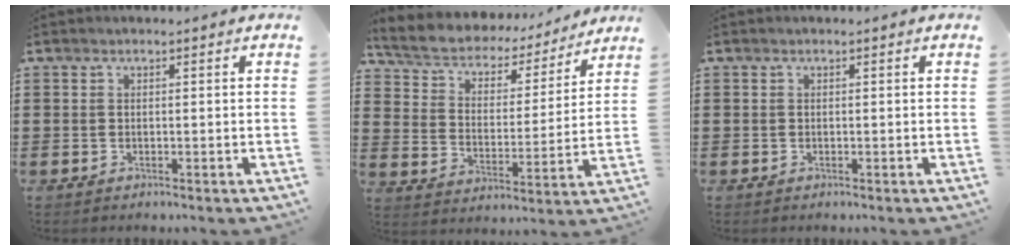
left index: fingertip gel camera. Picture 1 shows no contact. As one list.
[{"total": 5.4, "force": [5.0, 1.8, 1.2], "torque": [-0.053, -0.035, 0.082]}, {"total": 0.0}]